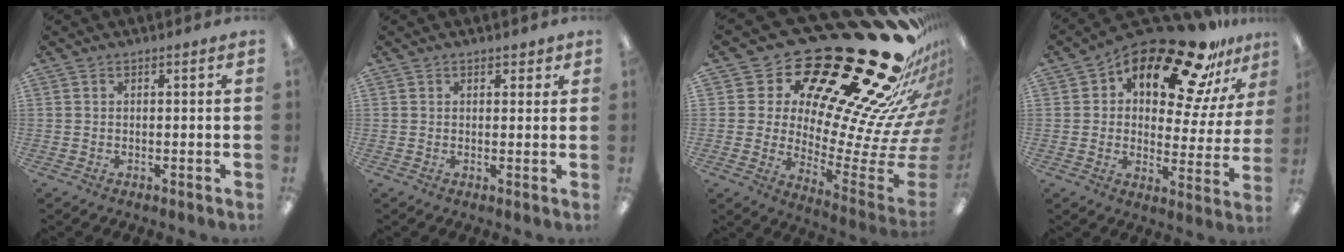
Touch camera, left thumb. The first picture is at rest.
{"total": 1.9, "force": [1.3, 1.1, 0.8], "torque": [-0.008, 0.000, 0.021]}
{"total": 34.3, "force": [24.2, 12.5, 20.8], "torque": [-0.216, -0.245, 0.453]}
{"total": 19.3, "force": [14.5, 7.3, 10.4], "torque": [-0.162, -0.115, 0.243]}